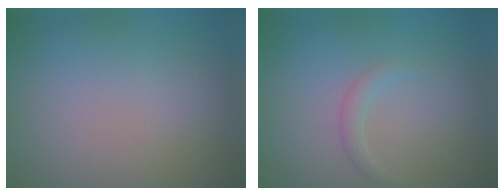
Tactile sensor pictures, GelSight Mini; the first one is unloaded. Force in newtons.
{"total": 1.1, "press": 1.1, "slide": 0.1}